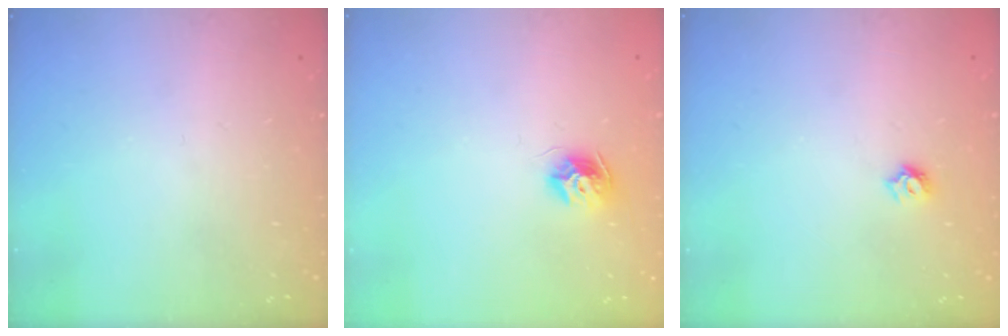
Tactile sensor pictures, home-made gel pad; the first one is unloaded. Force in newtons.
{"total": 8.7, "press": 8.7, "slide": 0.0}
{"total": 4.8, "press": 4.8, "slide": 0.6}